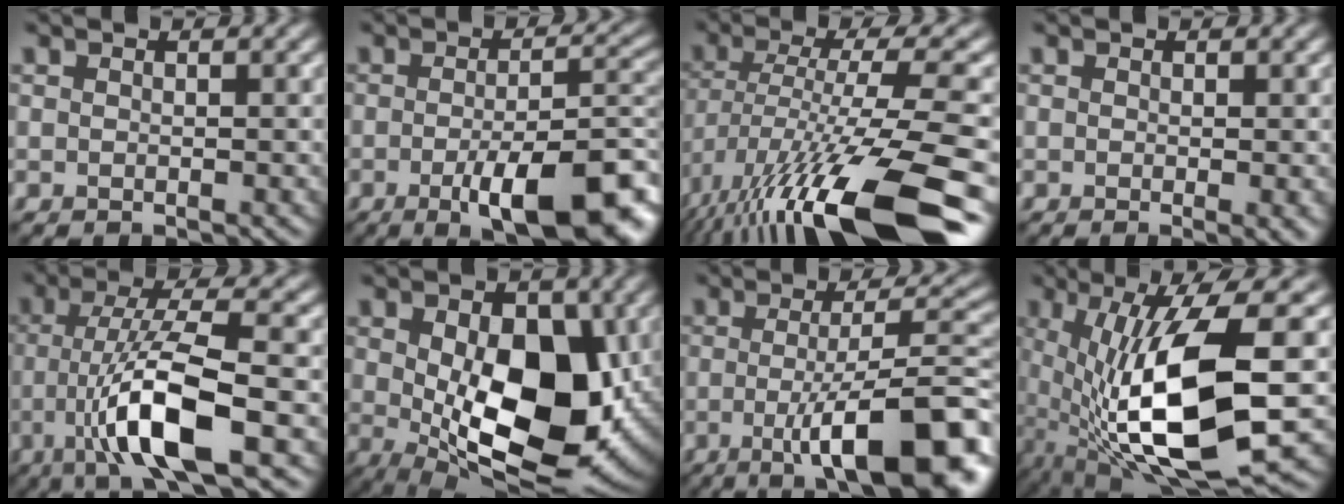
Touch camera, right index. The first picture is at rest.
{"total": 10.5, "force": [-4.5, 2.8, 9.0], "torque": [-0.131, -0.005, -0.068]}
{"total": 15.6, "force": [-7.5, 3.8, 13.1], "torque": [-0.236, 0.000, -0.118]}
{"total": 1.8, "force": [-0.3, 0.3, 1.7], "torque": [-0.021, -0.007, -0.004]}
{"total": 9.2, "force": [-2.7, 2.0, 8.5], "torque": [-0.145, 0.006, -0.052]}
{"total": 13.6, "force": [-0.4, 7.8, 11.1], "torque": [-0.164, -0.022, 0.006]}
{"total": 12.6, "force": [-3.8, 3.2, 11.6], "torque": [-0.153, -0.002, -0.057]}
{"total": 13.1, "force": [-1.3, 3.9, 12.4], "torque": [-0.235, -0.023, -0.015]}